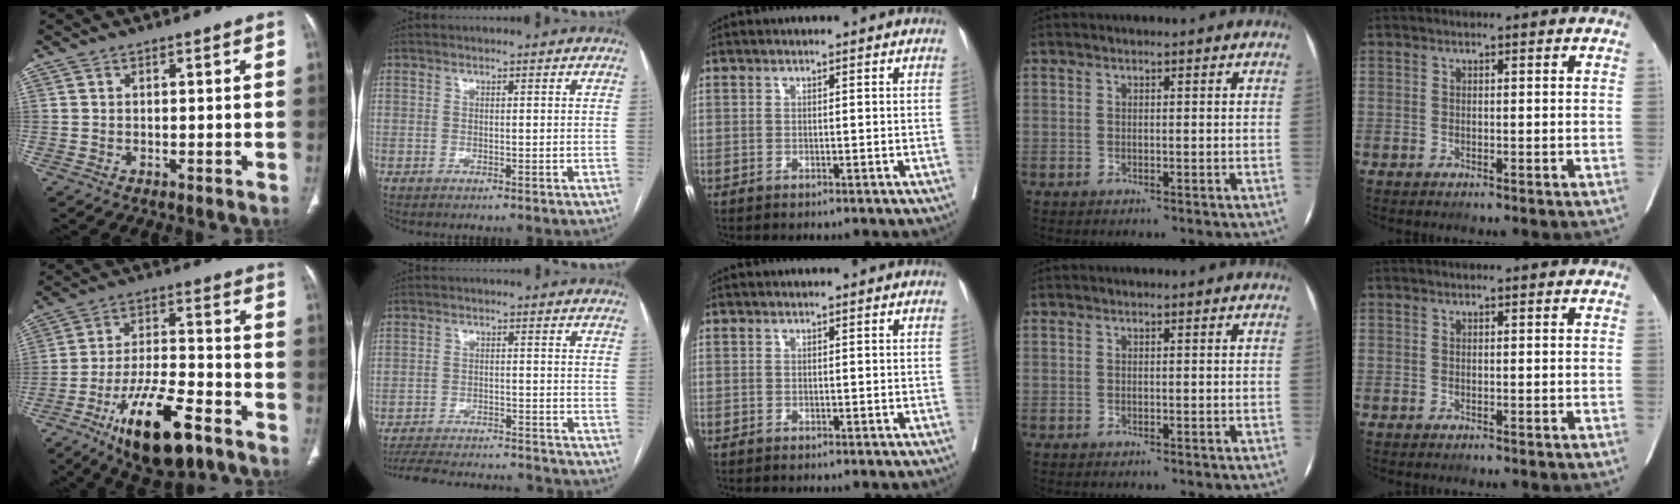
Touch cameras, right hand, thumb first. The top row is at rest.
{"thumb": {"total": 17.2, "force": [-10.0, 6.2, 12.5], "torque": [-0.208, 0.055, -0.163]}, "index": {"total": 18.1, "force": [-17.0, 3.4, 5.2], "torque": [-0.117, -0.006, -0.232]}}